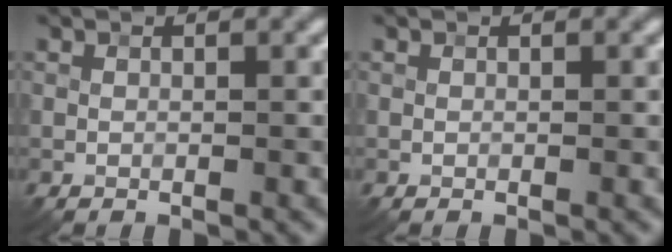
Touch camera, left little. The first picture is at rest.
{"total": 0.0}